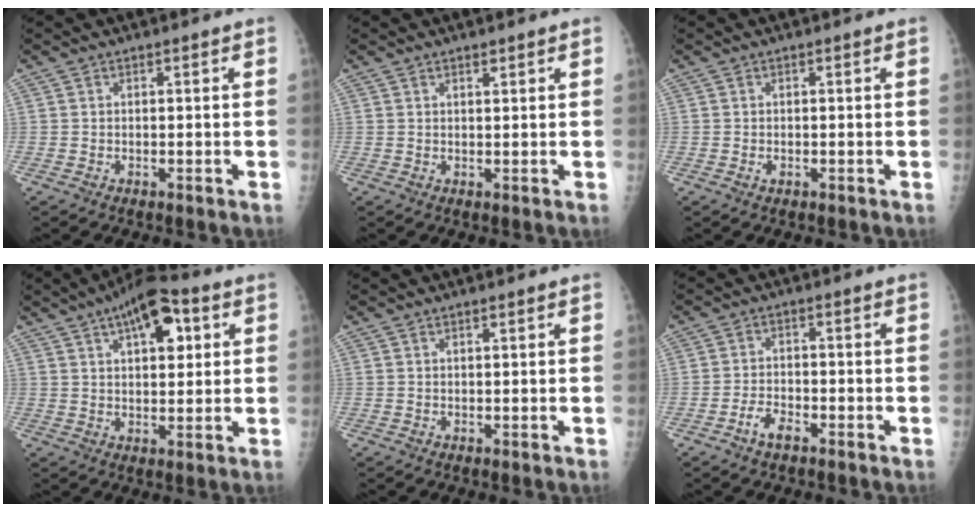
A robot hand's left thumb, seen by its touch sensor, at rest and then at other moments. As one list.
[{"total": 1.1, "force": [0.8, 0.3, 0.6], "torque": [-0.008, -0.005, 0.014]}, {"total": 0.8, "force": [-0.3, 0.5, 0.5], "torque": [-0.011, 0.006, -0.003]}, {"total": 11.6, "force": [4.8, 5.2, 9.2], "torque": [-0.112, 0.001, 0.069]}, {"total": 0.6, "force": [0.4, 0.1, 0.5], "torque": [-0.006, -0.001, 0.007]}, {"total": 3.6, "force": [-2.3, 1.6, 2.2], "torque": [-0.042, 0.018, -0.042]}]